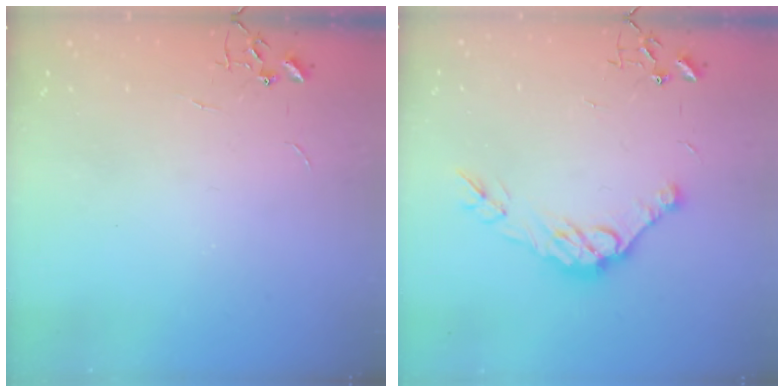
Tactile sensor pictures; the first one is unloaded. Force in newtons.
{"total": 12.0, "press": 12.0, "slide": 1.0}